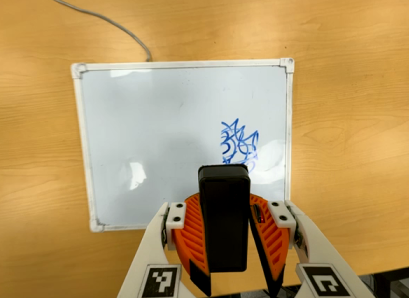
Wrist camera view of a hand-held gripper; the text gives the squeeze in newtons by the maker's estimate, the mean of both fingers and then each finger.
{"total": 9.9, "left": 9.8, "right": 10.0}